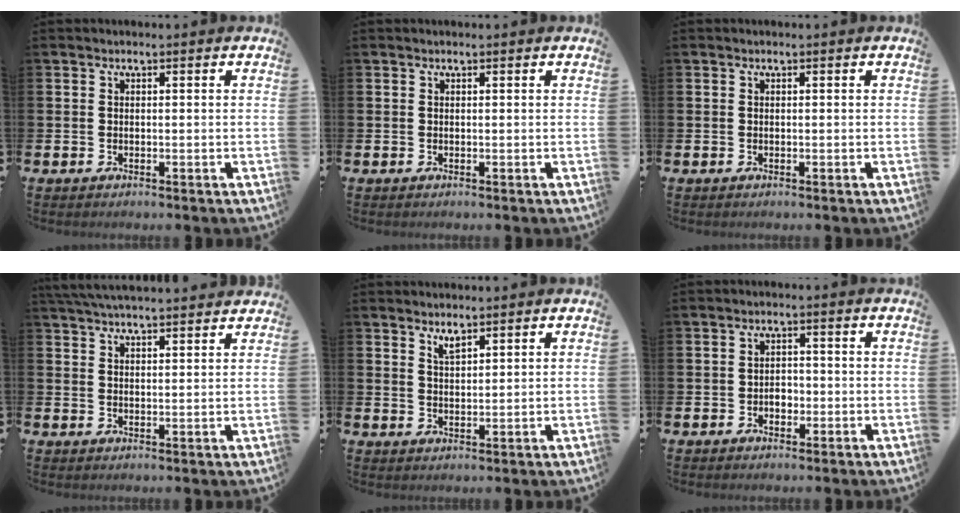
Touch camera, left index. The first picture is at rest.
{"total": 0.0}
{"total": 0.0}
{"total": 4.6, "force": [4.5, 0.2, 0.9], "torque": [-0.037, -0.015, 0.085]}
{"total": 2.6, "force": [2.4, 0.7, 0.9], "torque": [-0.012, -0.008, 0.040]}
{"total": 1.9, "force": [-0.7, 1.5, 1.0], "torque": [-0.011, 0.001, -0.017]}